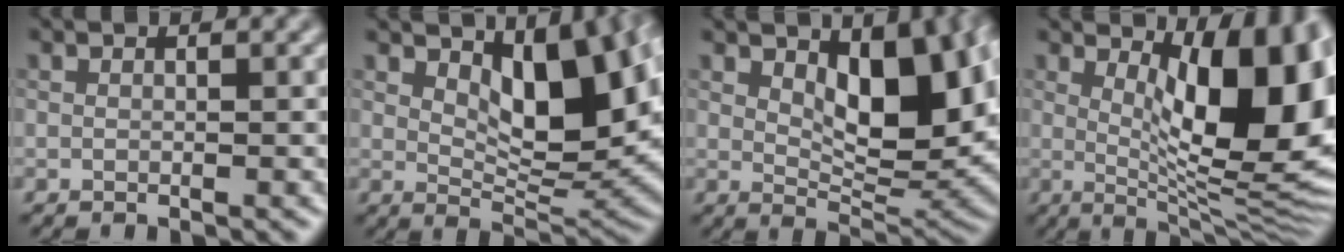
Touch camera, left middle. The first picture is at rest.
{"total": 9.1, "force": [3.0, 3.9, 7.6], "torque": [-0.116, -0.013, 0.052]}
{"total": 8.9, "force": [2.7, 4.0, 7.5], "torque": [-0.113, -0.015, 0.049]}
{"total": 12.7, "force": [2.4, 4.1, 11.8], "torque": [-0.144, -0.005, 0.036]}